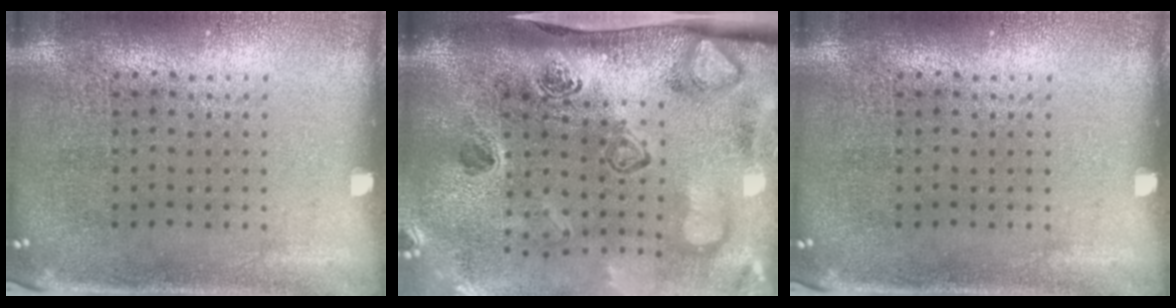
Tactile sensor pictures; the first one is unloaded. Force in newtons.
{"total": 4.3, "press": 2.9, "slide": 3.2}
{"total": 0.0}